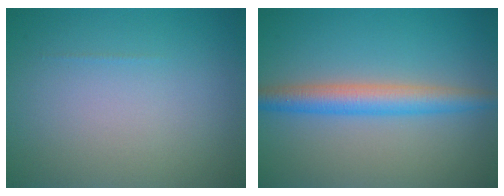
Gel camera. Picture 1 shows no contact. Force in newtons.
{"total": 4.0, "press": 4.0, "slide": 0.0}